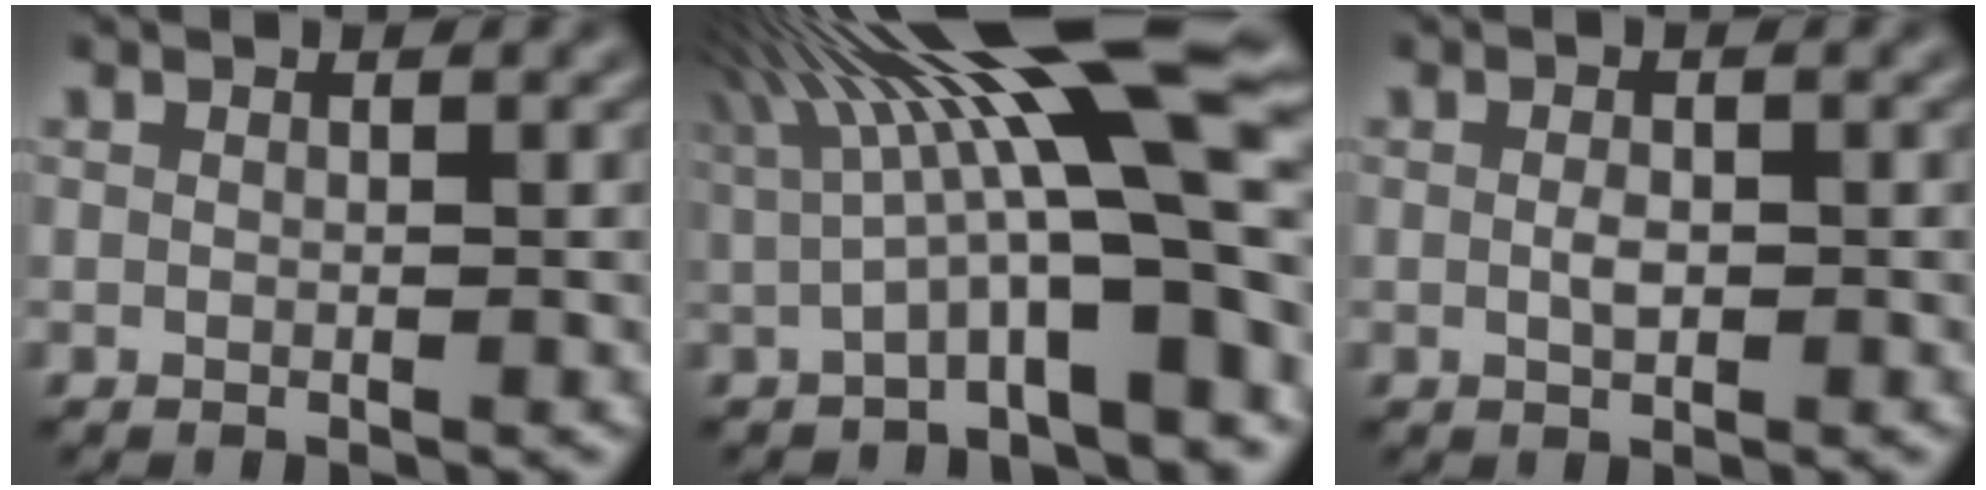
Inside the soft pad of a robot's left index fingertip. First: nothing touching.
{"total": 14.4, "force": [3.6, 3.1, 13.6], "torque": [-0.200, 0.021, 0.064]}
{"total": 1.2, "force": [-0.3, 0.6, 1.0], "torque": [-0.028, -0.004, -0.005]}